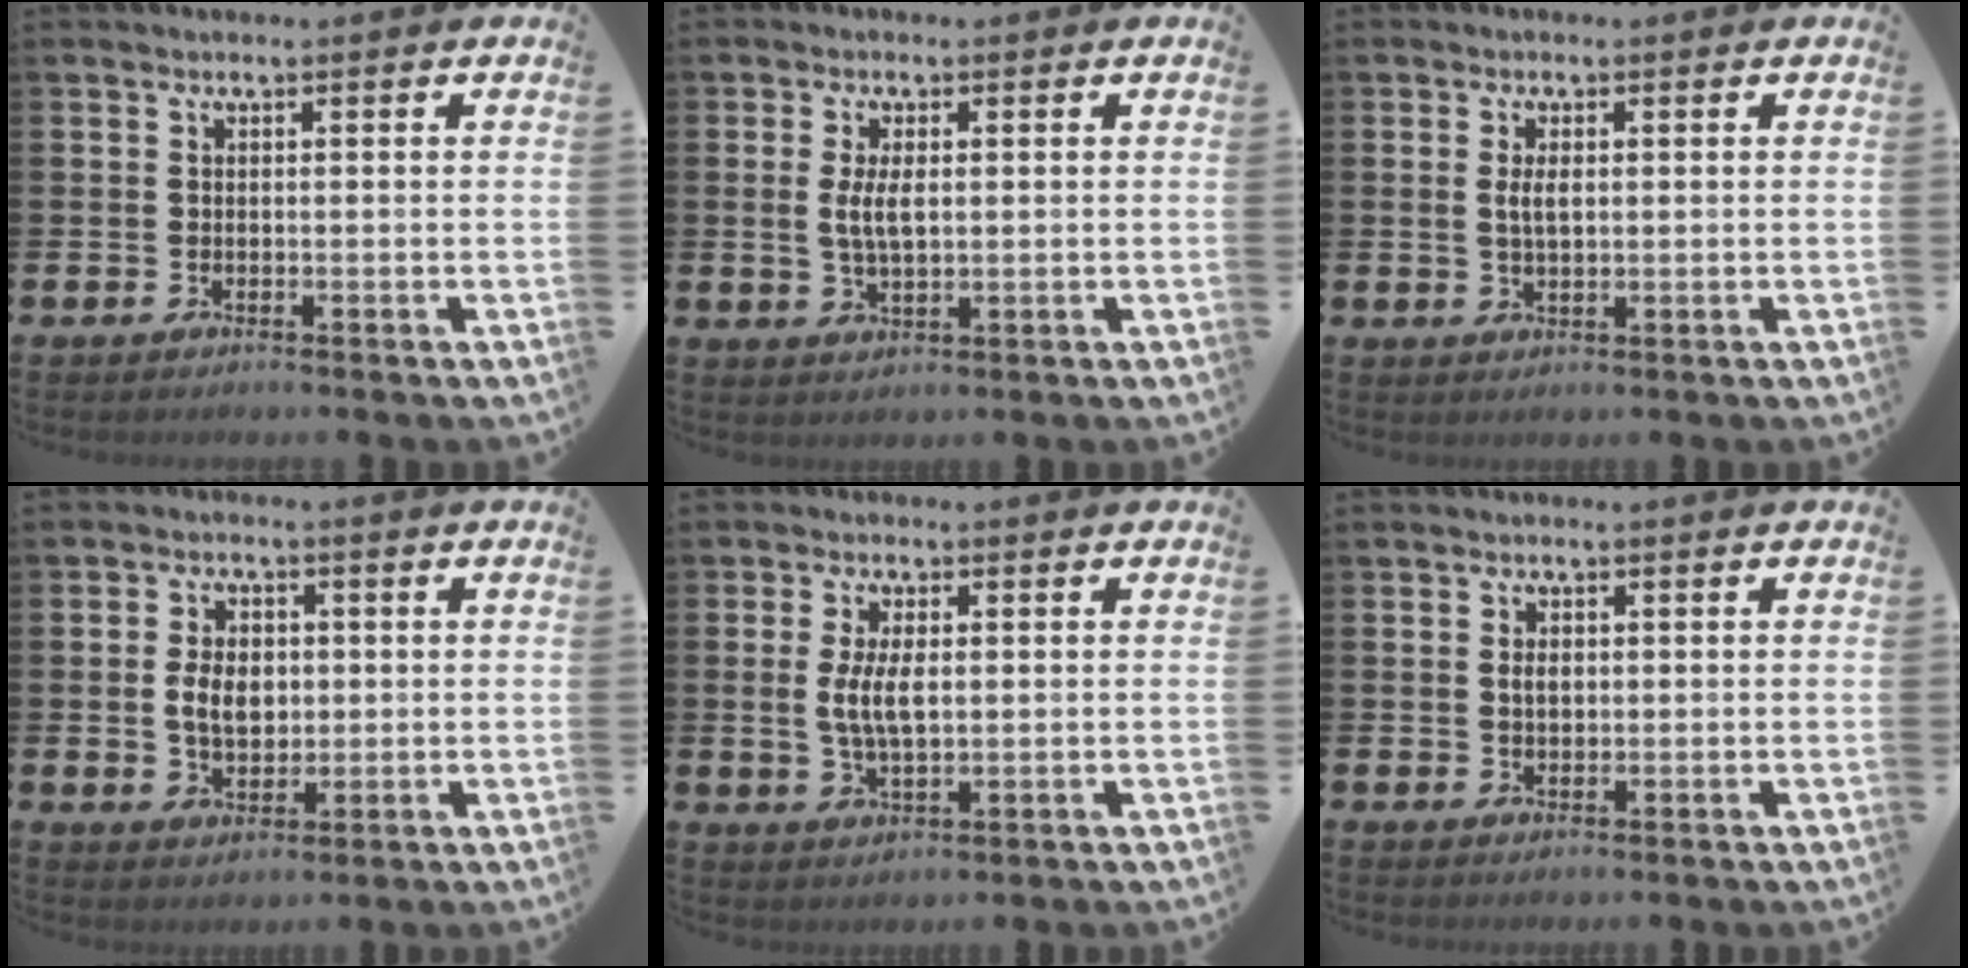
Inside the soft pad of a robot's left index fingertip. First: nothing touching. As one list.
[{"total": 3.8, "force": [0.8, 1.5, 3.4], "torque": [-0.061, 0.003, 0.010]}, {"total": 2.6, "force": [0.6, 1.1, 2.2], "torque": [-0.039, 0.003, 0.007]}, {"total": 4.9, "force": [0.6, 3.3, 3.6], "torque": [-0.059, 0.007, 0.004]}, {"total": 5.0, "force": [0.8, 2.2, 4.5], "torque": [-0.082, 0.004, 0.010]}, {"total": 1.7, "force": [0.4, 1.1, 1.2], "torque": [-0.010, 0.000, 0.003]}]